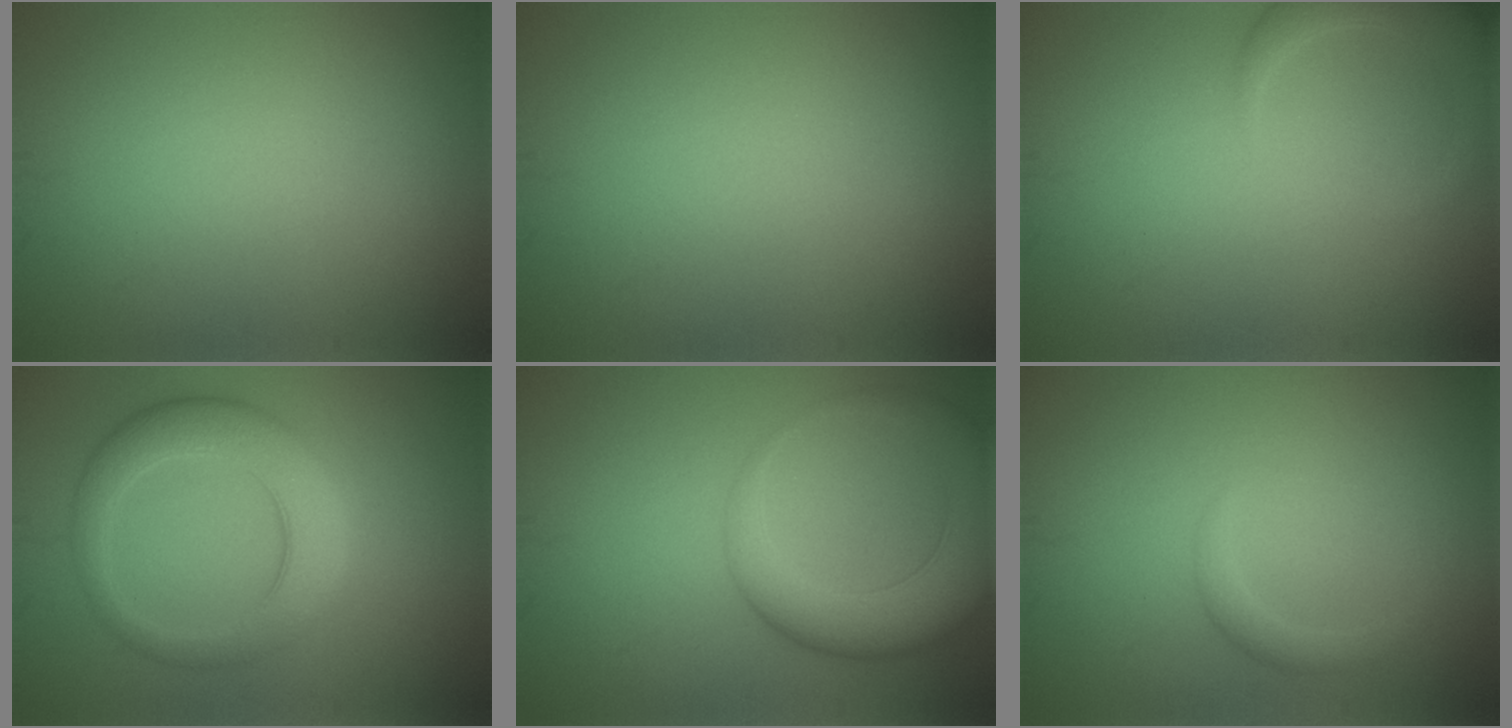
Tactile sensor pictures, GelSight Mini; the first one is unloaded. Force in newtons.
{"total": 0.0}
{"total": 3.8, "press": 3.8, "slide": 0.5}
{"total": 5.6, "press": 5.6, "slide": 0.3}
{"total": 6.0, "press": 6.0, "slide": 0.4}
{"total": 1.2, "press": 1.1, "slide": 0.1}